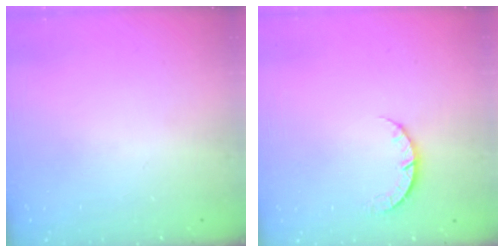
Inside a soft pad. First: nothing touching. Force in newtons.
{"total": 3.4, "press": 3.4, "slide": 0.4}